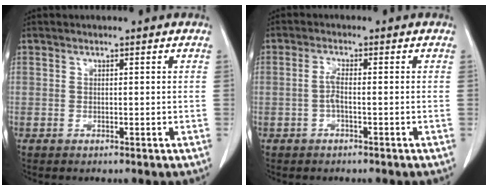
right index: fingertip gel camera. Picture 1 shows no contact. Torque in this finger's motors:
{"motor_torque": [0.46, -0.23, 0.19, 0.05]}